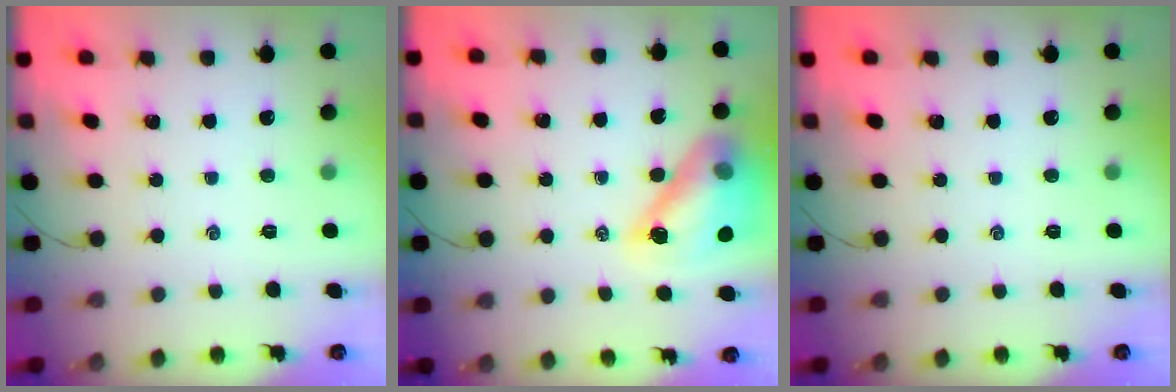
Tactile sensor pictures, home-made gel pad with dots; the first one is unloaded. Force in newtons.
{"total": 15.8, "press": 15.2, "slide": 4.3}
{"total": 0.0}